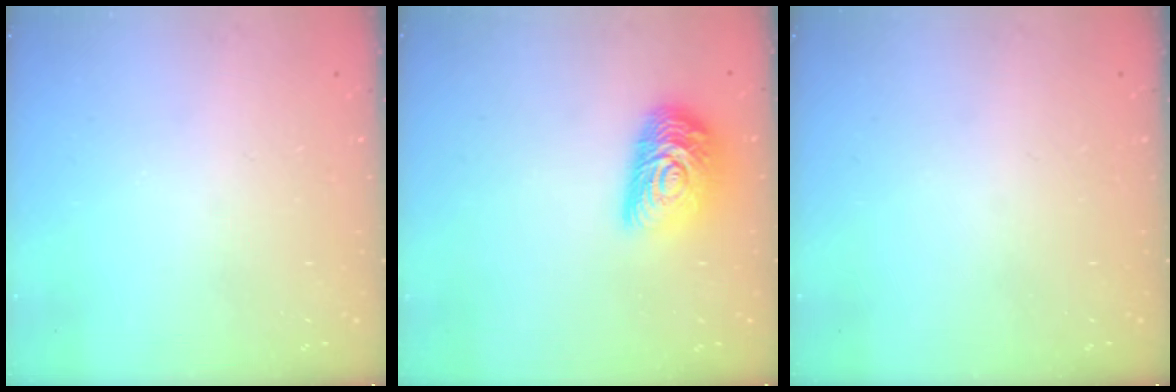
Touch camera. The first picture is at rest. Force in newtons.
{"total": 14.0, "press": 14.0, "slide": 0.8}
{"total": 0.0}